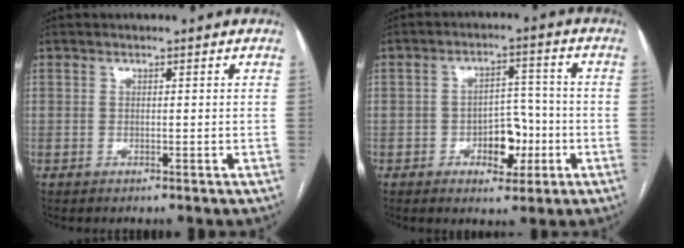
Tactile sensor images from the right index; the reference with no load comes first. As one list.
[{"total": 6.7, "force": [-2.2, 3.7, 5.1], "torque": [-0.070, 0.014, -0.028]}]